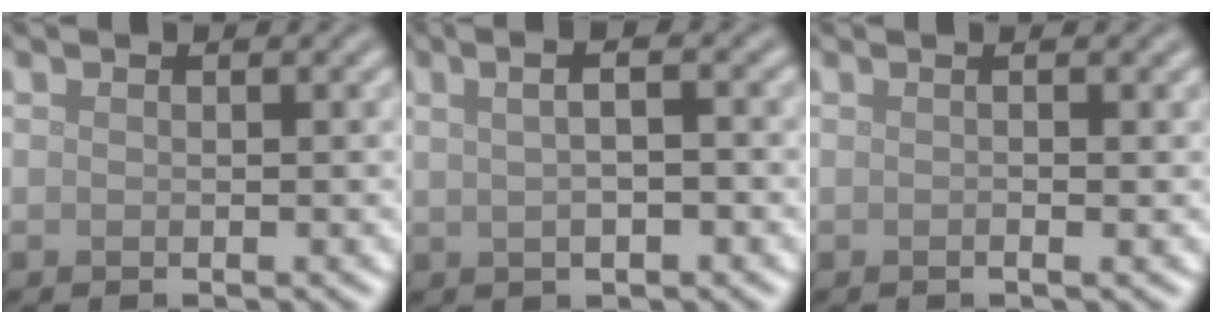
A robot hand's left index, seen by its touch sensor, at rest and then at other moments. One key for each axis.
{"total": 5.6, "fx": 1.6, "fy": 2.5, "fz": 4.7, "tx": -0.055, "ty": 0.027, "tz": 0.005}
{"total": 1.2, "fx": 0.1, "fy": 0.2, "fz": 1.2, "tx": -0.019, "ty": -0.001, "tz": -0.005}